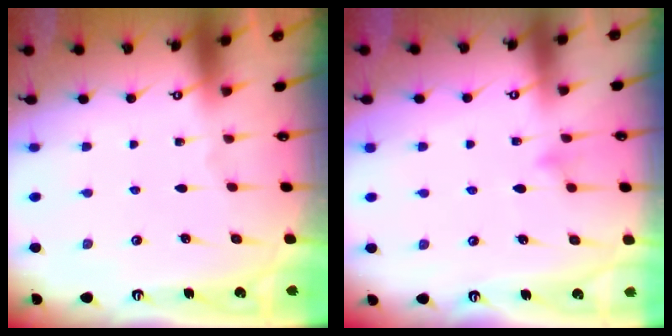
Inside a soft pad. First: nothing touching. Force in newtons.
{"total": 9.0, "press": 9.0, "slide": 0.8}